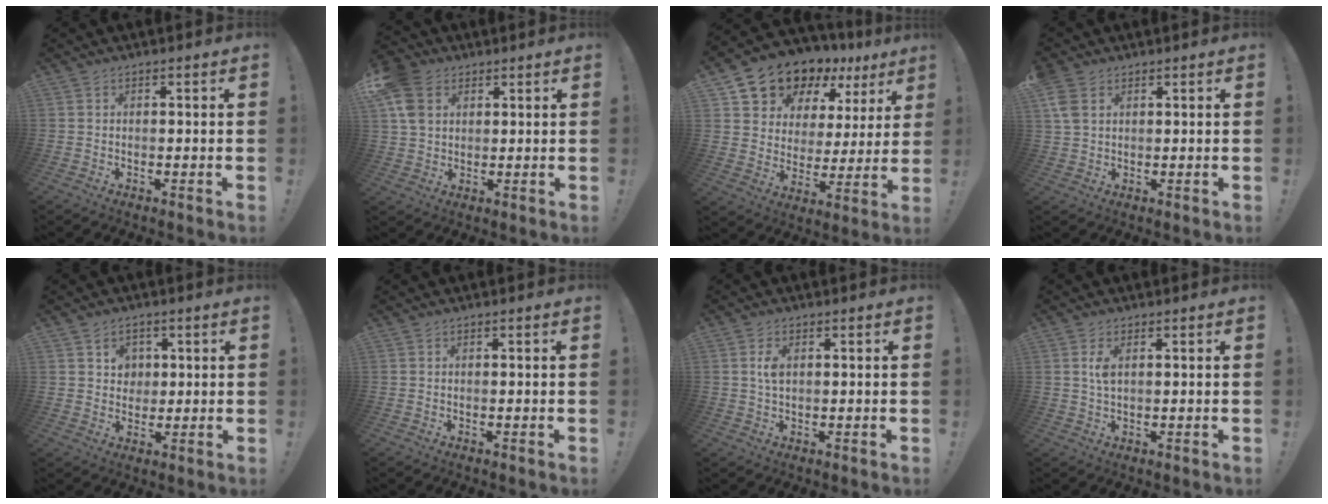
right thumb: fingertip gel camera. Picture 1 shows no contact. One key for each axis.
{"total": 11.8, "fx": 4.5, "fy": 8.8, "fz": 6.5, "tx": -0.130, "ty": -0.011, "tz": 0.090}
{"total": 12.9, "fx": 10.8, "fy": 6.6, "fz": 2.8, "tx": -0.057, "ty": -0.089, "tz": 0.197}
{"total": 5.2, "fx": 2.6, "fy": 3.2, "fz": 3.2, "tx": -0.057, "ty": -0.009, "tz": 0.049}
{"total": 5.3, "fx": 2.2, "fy": 4.8, "fz": 0.9, "tx": -0.008, "ty": -0.015, "tz": 0.040}
{"total": 0.0}
{"total": 2.9, "fx": 0.8, "fy": 1.6, "fz": 2.3, "tx": -0.030, "ty": -0.002, "tz": 0.010}
{"total": 3.0, "fx": 1.0, "fy": 0.9, "fz": 2.7, "tx": -0.041, "ty": -0.004, "tz": 0.012}